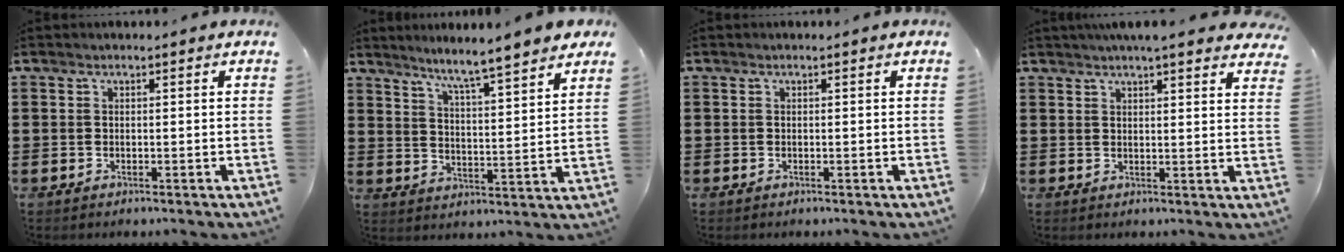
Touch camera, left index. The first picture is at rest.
{"total": 5.1, "force": [4.7, -1.1, 1.7], "torque": [-0.056, -0.041, 0.072]}
{"total": 0.0}
{"total": 4.3, "force": [3.9, 0.0, 1.9], "torque": [-0.047, -0.004, 0.071]}